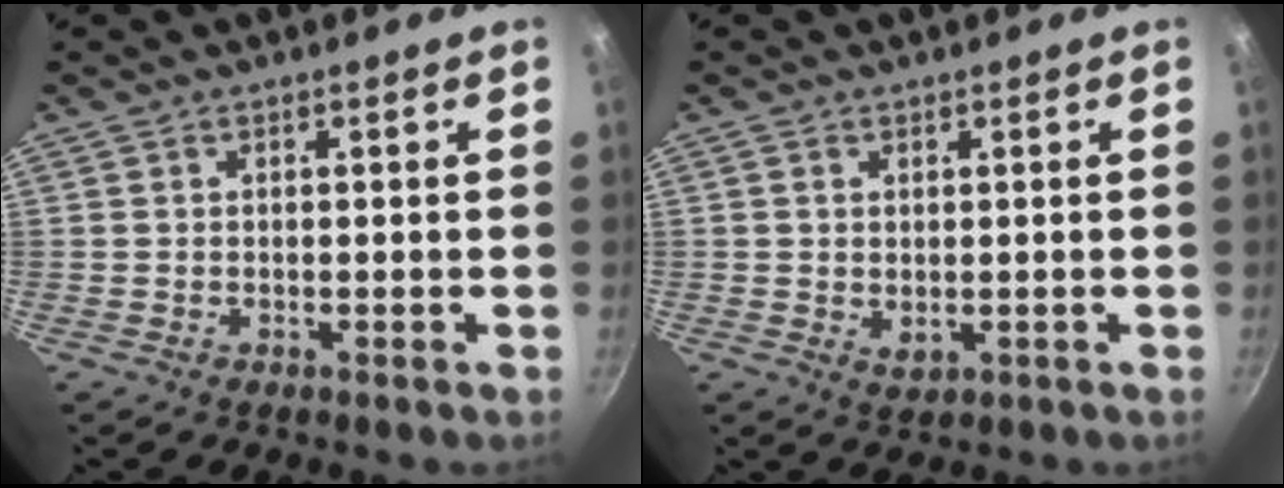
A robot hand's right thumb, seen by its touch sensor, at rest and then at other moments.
{"total": 2.4, "force": [0.4, 1.7, 1.7], "torque": [-0.028, -0.004, 0.009]}